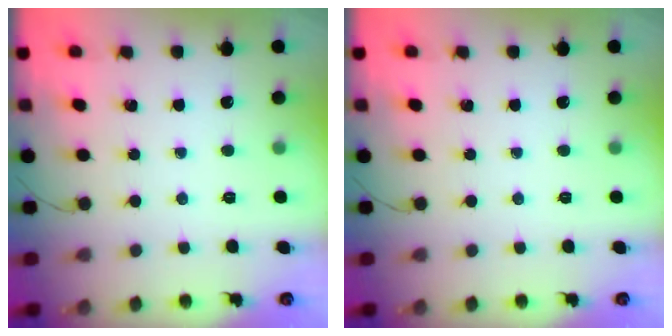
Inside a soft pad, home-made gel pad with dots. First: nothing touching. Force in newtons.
{"total": 0.0}